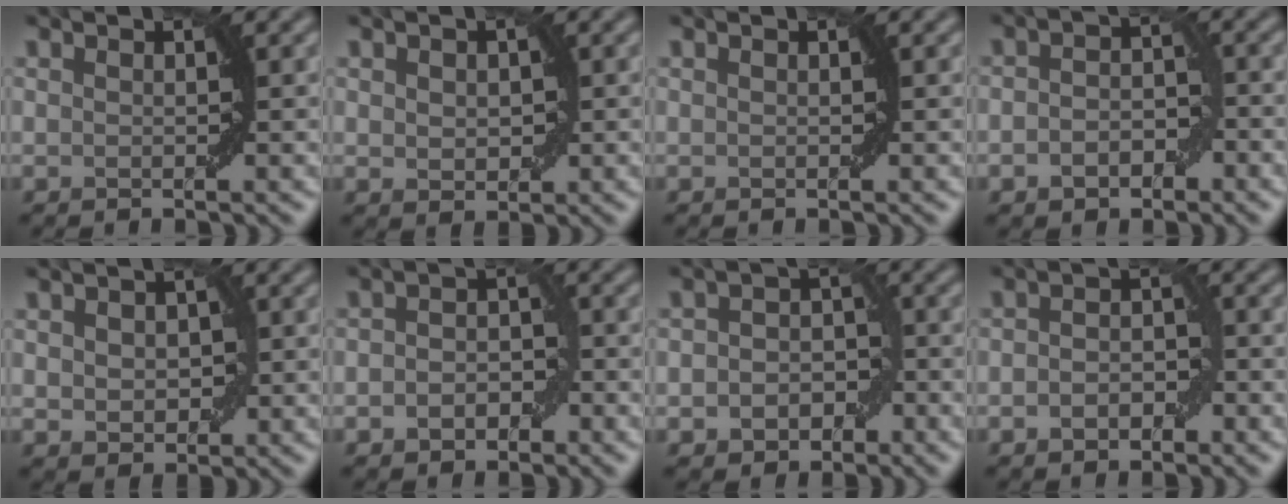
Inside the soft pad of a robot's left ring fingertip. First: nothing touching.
{"total": 1.8, "force": [0.2, 1.3, 1.3], "torque": [-0.019, 0.001, 0.007]}
{"total": 0.0}
{"total": 3.2, "force": [-1.1, 2.1, 2.2], "torque": [-0.029, 0.001, -0.023]}
{"total": 2.8, "force": [0.1, 2.0, 2.0], "torque": [-0.029, -0.001, 0.004]}
{"total": 3.2, "force": [-1.0, 2.2, 2.1], "torque": [-0.026, 0.001, -0.021]}
{"total": 4.4, "force": [-1.5, 3.3, 2.4], "torque": [-0.014, -0.002, -0.032]}
{"total": 2.9, "force": [-0.9, 1.8, 2.1], "torque": [-0.032, 0.002, -0.019]}